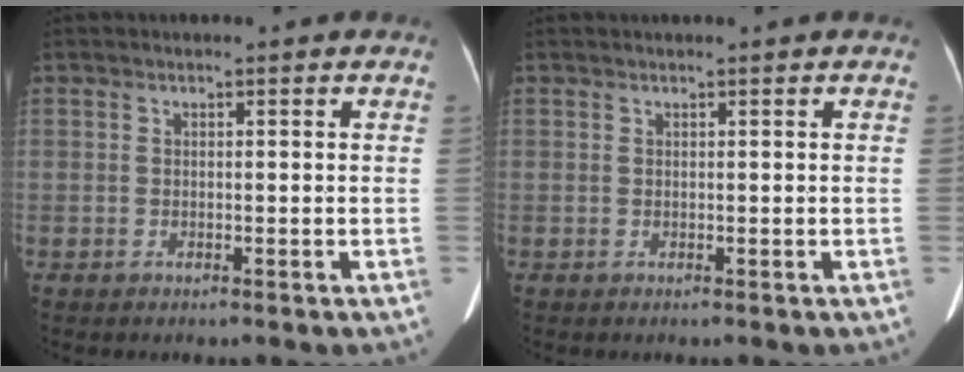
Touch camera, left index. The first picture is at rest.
{"total": 0.5, "force": [0.4, -0.1, 0.2], "torque": [-0.001, 0.009, 0.013]}